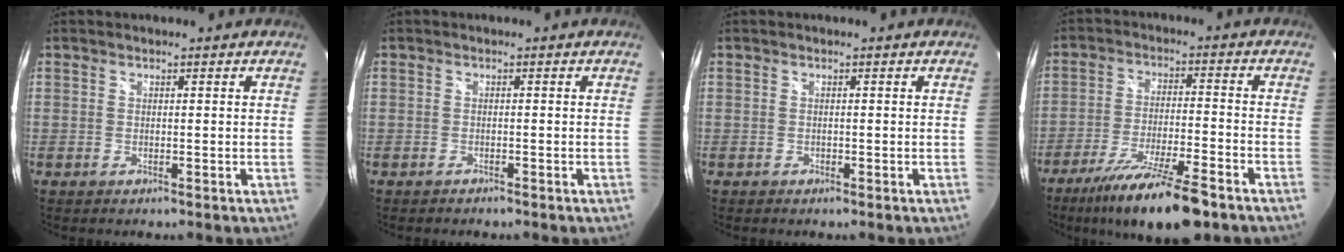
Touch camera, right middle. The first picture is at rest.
{"total": 1.1, "force": [-1.0, 0.3, 0.2], "torque": [-0.008, -0.004, -0.016]}
{"total": 0.6, "force": [-0.5, 0.4, 0.0], "torque": [-0.001, -0.003, -0.009]}
{"total": 14.5, "force": [-10.8, 2.1, 9.5], "torque": [-0.186, -0.029, -0.181]}